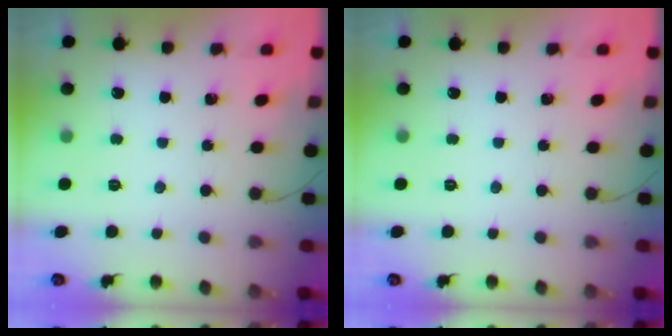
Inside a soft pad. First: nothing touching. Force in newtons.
{"total": 0.0}